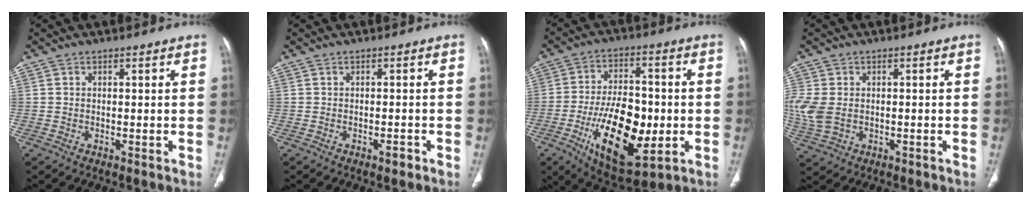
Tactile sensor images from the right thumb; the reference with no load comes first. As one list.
[{"total": 1.3, "force": [-0.8, 0.5, 0.9], "torque": [-0.013, 0.004, -0.010]}, {"total": 19.7, "force": [-4.9, 9.6, 16.5], "torque": [-0.255, 0.008, -0.067]}, {"total": 7.4, "force": [-0.5, 5.2, 5.2], "torque": [-0.138, 0.002, -0.002]}]